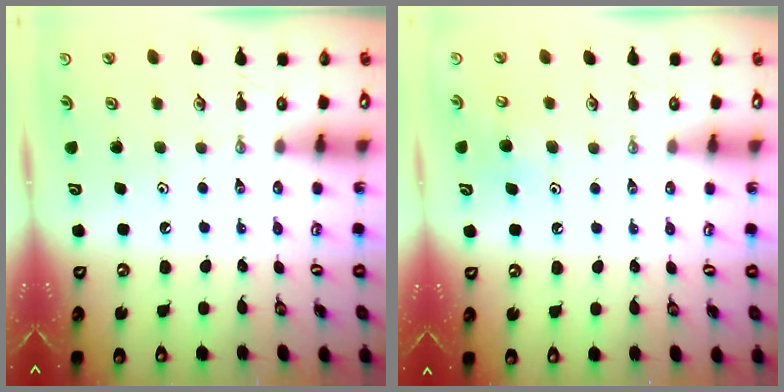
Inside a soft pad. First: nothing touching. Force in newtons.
{"total": 6.4, "press": 6.3, "slide": 0.8}